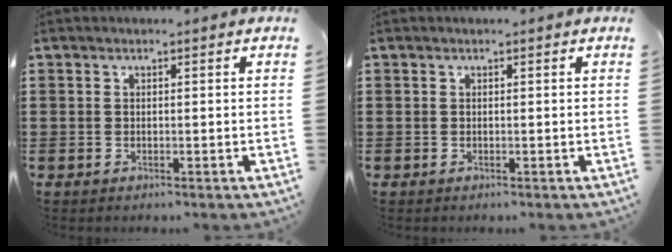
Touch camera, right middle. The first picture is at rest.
{"total": 0.0}